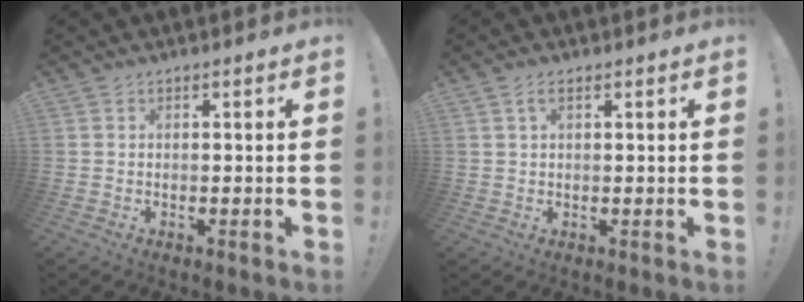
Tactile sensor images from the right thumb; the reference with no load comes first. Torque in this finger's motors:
{"motor_torque": [0.18, -0.20, -0.06, 0.15, 0.09]}